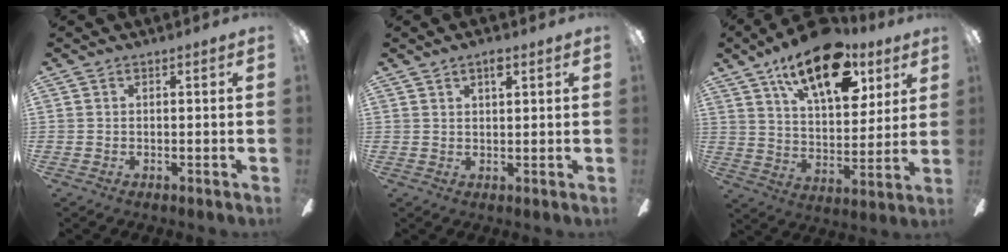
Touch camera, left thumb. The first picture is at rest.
{"total": 2.7, "force": [1.8, 0.9, 1.8], "torque": [-0.024, -0.004, 0.028]}
{"total": 20.2, "force": [12.1, 9.3, 13.2], "torque": [-0.202, -0.056, 0.202]}